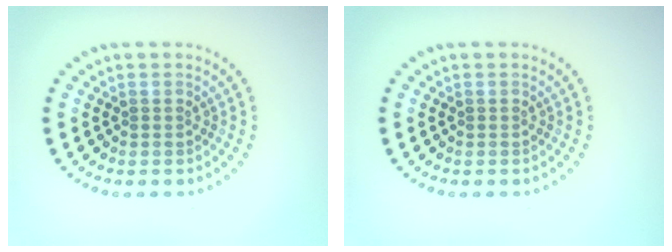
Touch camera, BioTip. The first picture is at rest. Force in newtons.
{"total": 0.0}